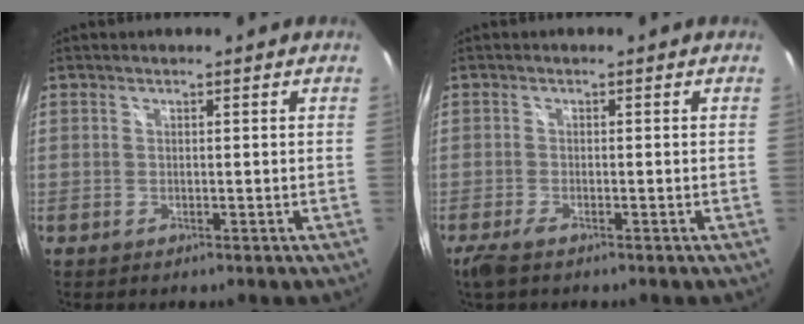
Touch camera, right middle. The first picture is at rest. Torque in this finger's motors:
{"motor_torque": [0.57, -0.61, 0.08, 0.05]}